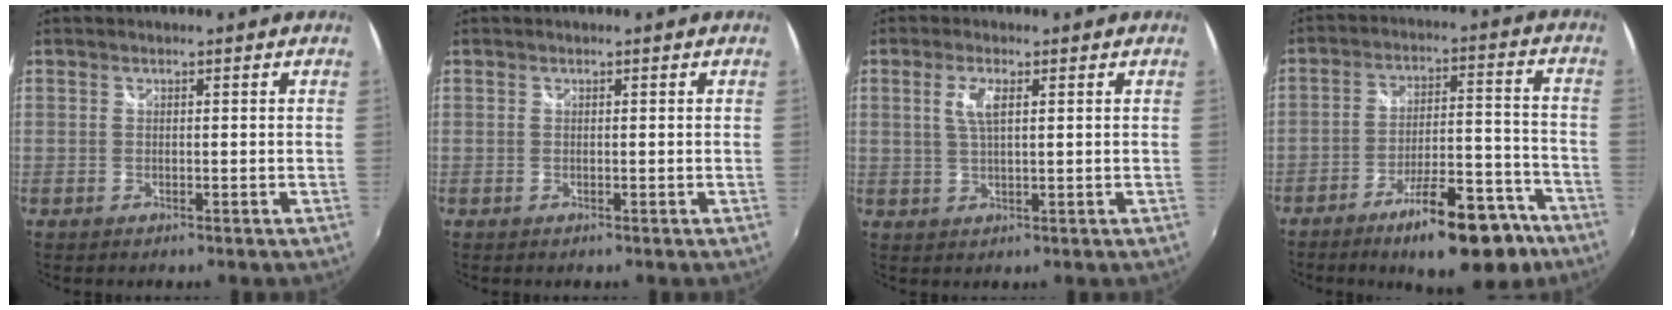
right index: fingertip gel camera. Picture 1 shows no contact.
{"total": 0.0}
{"total": 3.9, "force": [1.2, 1.2, 3.5], "torque": [-0.070, 0.001, 0.024]}
{"total": 15.7, "force": [-10.9, 4.9, 10.2], "torque": [-0.153, 0.011, -0.154]}